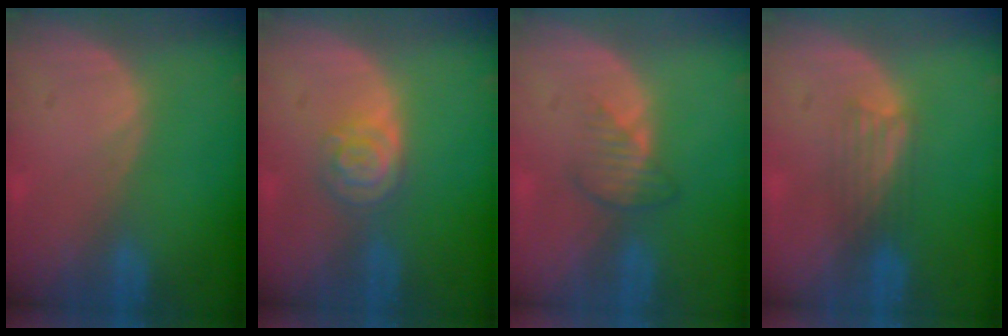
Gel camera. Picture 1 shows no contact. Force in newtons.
{"total": 4.3, "press": 3.9, "slide": 1.9}
{"total": 3.0, "press": 2.8, "slide": 1.1}
{"total": 3.0, "press": 2.8, "slide": 1.1}